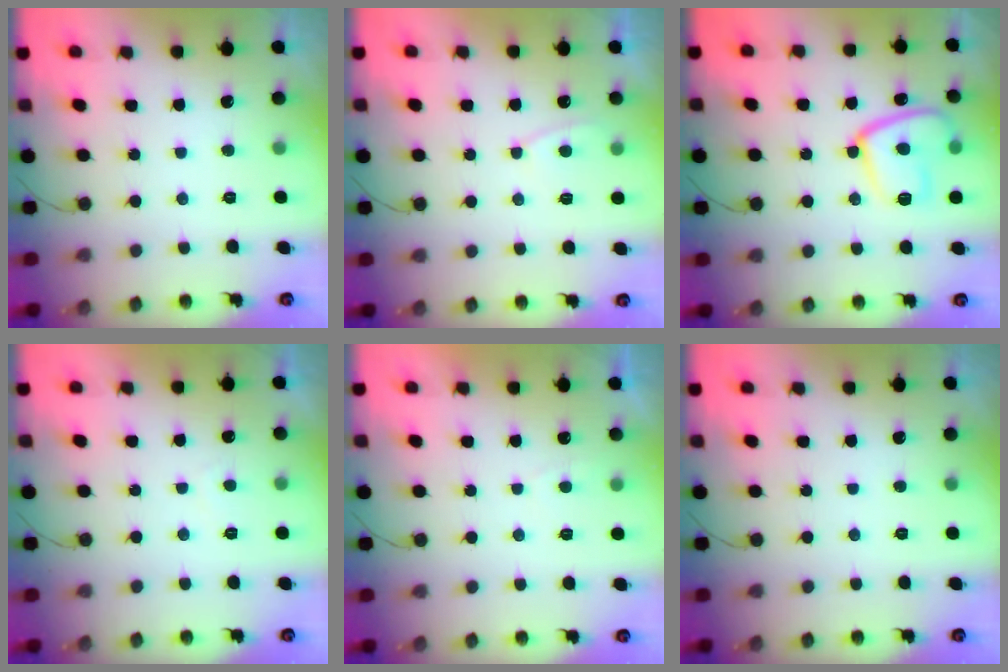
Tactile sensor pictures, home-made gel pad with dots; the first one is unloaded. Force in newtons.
{"total": 3.8, "press": 3.7, "slide": 0.4}
{"total": 14.4, "press": 14.3, "slide": 1.3}
{"total": 0.9, "press": 0.8, "slide": 0.4}
{"total": 0.9, "press": 0.7, "slide": 0.5}
{"total": 0.0}